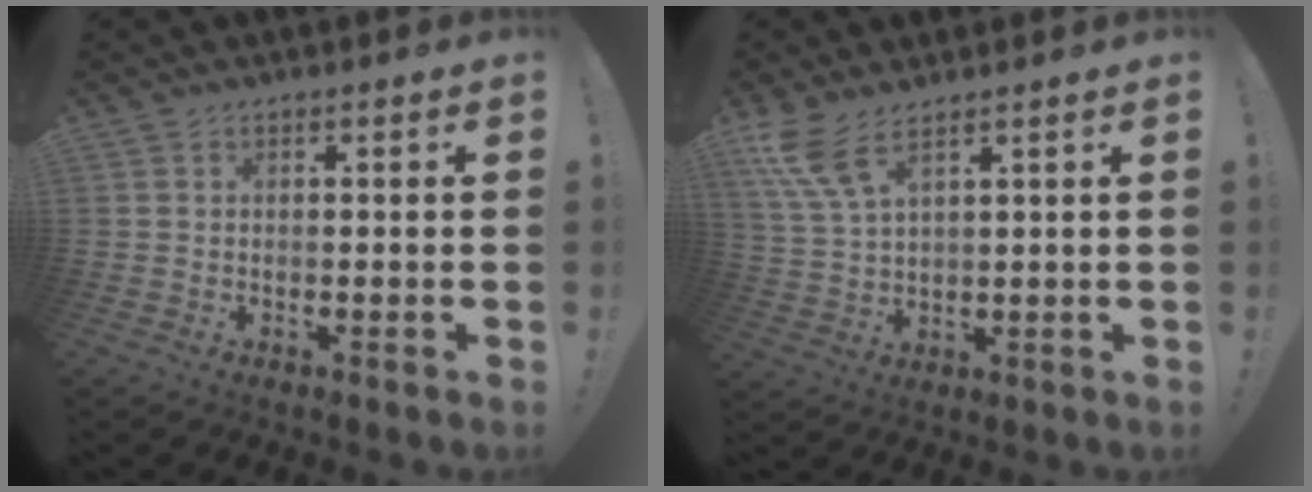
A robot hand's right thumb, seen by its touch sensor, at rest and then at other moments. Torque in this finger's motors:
{"motor_torque": [-0.34, 0.69, 0.19, 0.05, 0.03]}